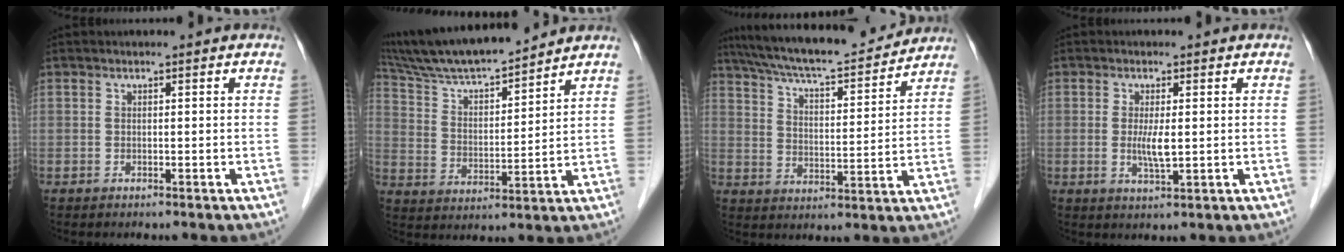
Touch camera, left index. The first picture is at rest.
{"total": 15.4, "force": [13.9, 1.3, 6.4], "torque": [-0.121, 0.014, 0.248]}
{"total": 18.0, "force": [16.3, 2.3, 7.3], "torque": [-0.127, 0.017, 0.248]}
{"total": 3.3, "force": [0.1, 0.5, 3.3], "torque": [-0.067, -0.007, 0.004]}